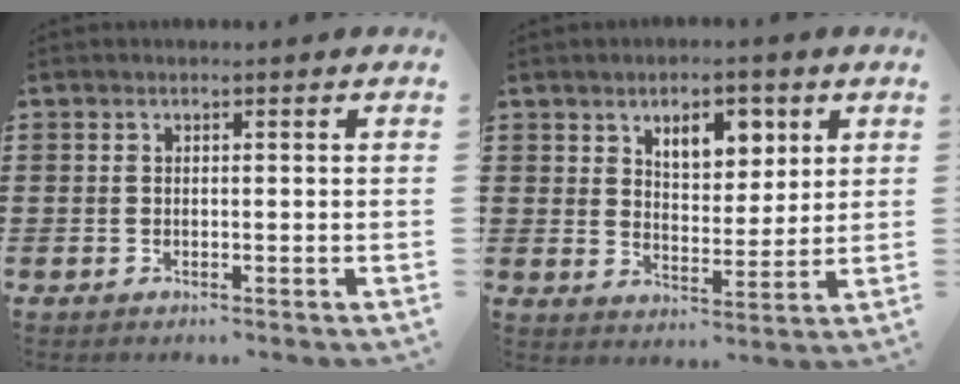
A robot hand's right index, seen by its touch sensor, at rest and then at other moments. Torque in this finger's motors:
{"motor_torque": [0.81, 0.59, 0.52, 0.06]}